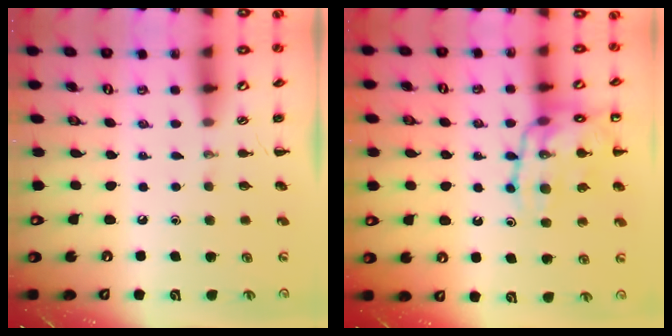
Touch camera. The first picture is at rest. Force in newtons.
{"total": 15.5, "press": 15.3, "slide": 2.0}